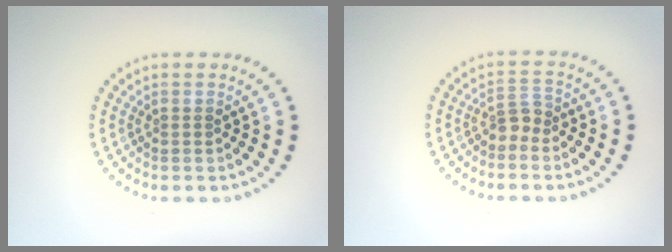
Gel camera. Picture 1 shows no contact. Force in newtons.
{"total": 1.9, "press": 1.3, "slide": 1.3}